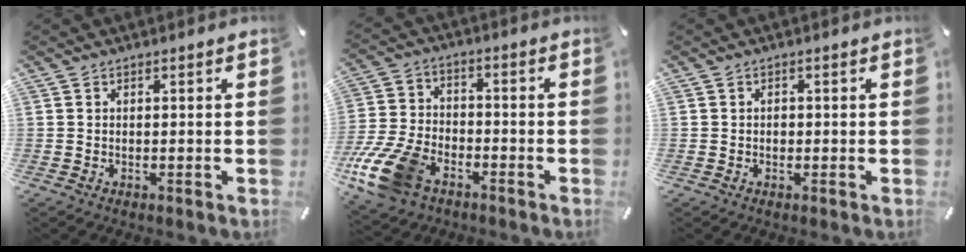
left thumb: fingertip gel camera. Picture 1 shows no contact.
{"total": 14.7, "force": [-7.9, 9.1, 8.3], "torque": [-0.175, 0.043, -0.143]}
{"total": 0.9, "force": [-0.1, 0.8, 0.5], "torque": [-0.011, 0.003, -0.004]}